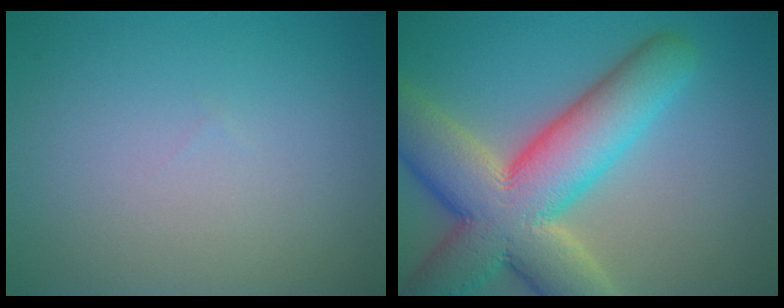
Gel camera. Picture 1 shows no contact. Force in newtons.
{"total": 12.4, "press": 12.3, "slide": 1.2}